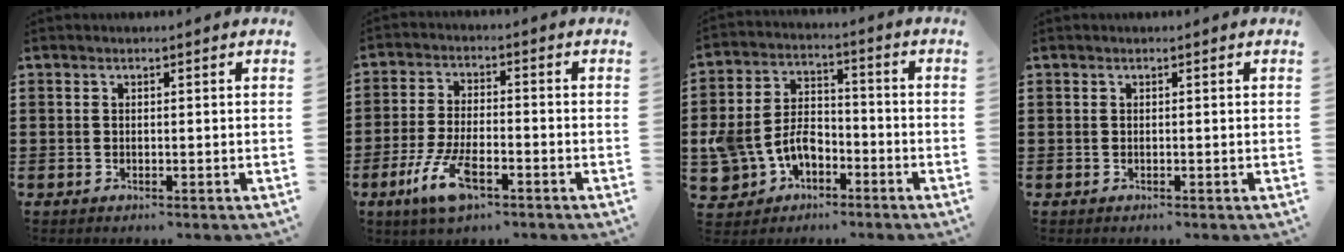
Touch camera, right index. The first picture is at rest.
{"total": 8.4, "force": [-4.1, 3.0, 6.6], "torque": [-0.149, -0.009, -0.076]}
{"total": 7.6, "force": [-3.3, 5.6, 4.0], "torque": [-0.116, 0.014, -0.067]}
{"total": 0.0}